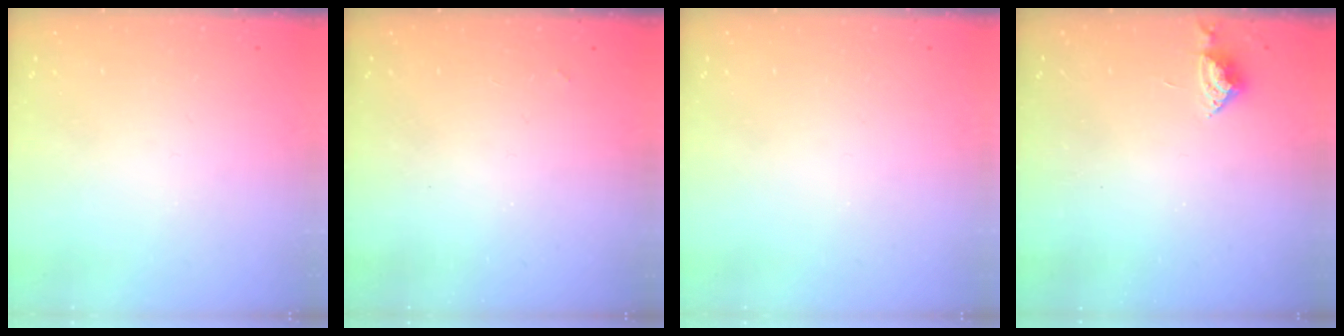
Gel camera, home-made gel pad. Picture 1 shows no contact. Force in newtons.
{"total": 1.1, "press": 1.0, "slide": 0.3}
{"total": 0.0}
{"total": 4.0, "press": 4.0, "slide": 0.7}